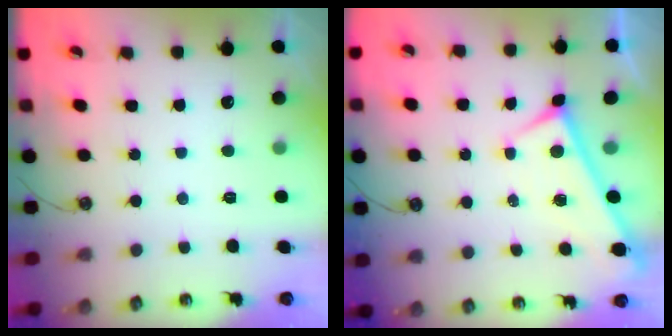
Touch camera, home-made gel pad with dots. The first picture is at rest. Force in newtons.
{"total": 0.0}